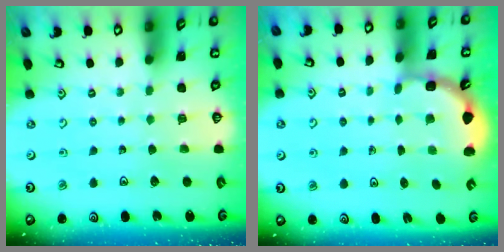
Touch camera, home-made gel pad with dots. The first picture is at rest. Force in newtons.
{"total": 2.8, "press": 2.8, "slide": 0.6}